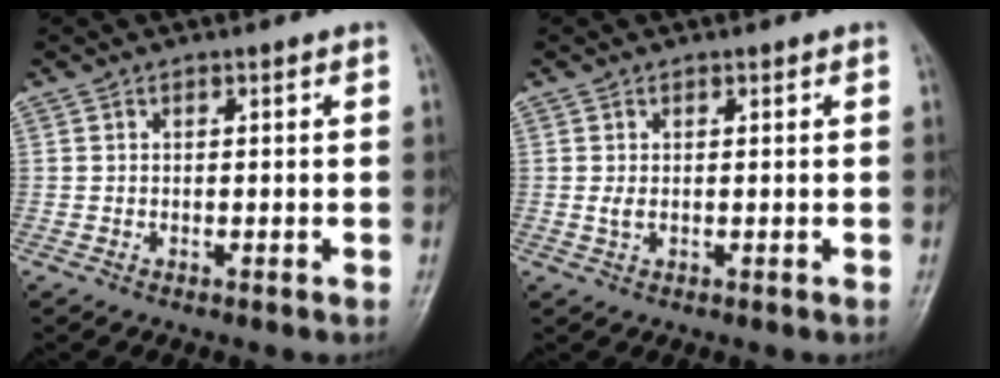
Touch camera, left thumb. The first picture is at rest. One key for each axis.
{"total": 1.3, "fx": 0.3, "fy": 0.7, "fz": 1.1, "tx": -0.019, "ty": -0.003, "tz": 0.009}